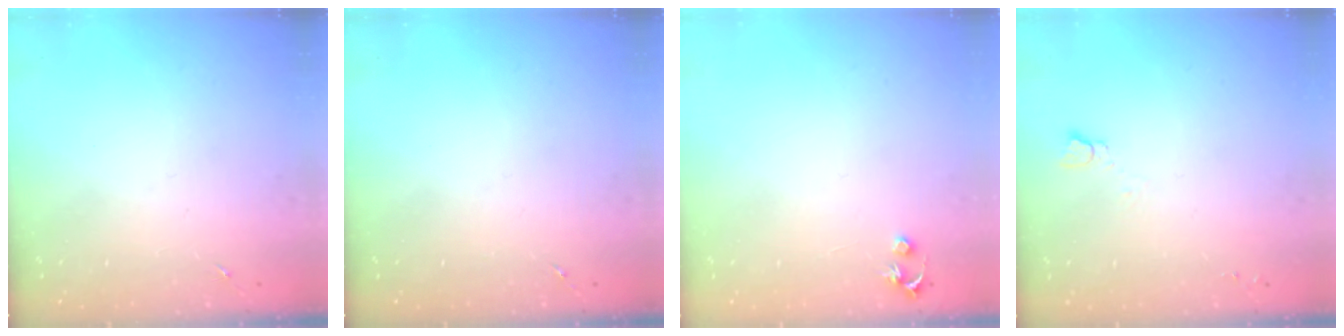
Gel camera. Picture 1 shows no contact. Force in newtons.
{"total": 0.0}
{"total": 3.5, "press": 3.5, "slide": 0.3}
{"total": 2.7, "press": 2.7, "slide": 0.3}